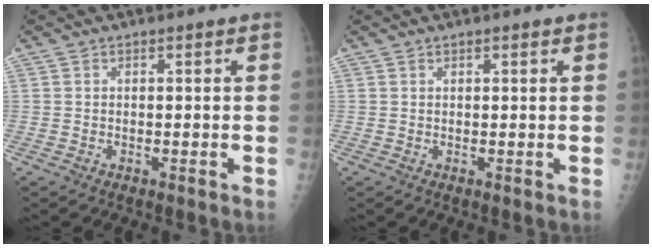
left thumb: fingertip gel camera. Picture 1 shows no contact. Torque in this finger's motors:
{"motor_torque": [-0.51, 0.06, -0.08, -0.02, -0.06]}